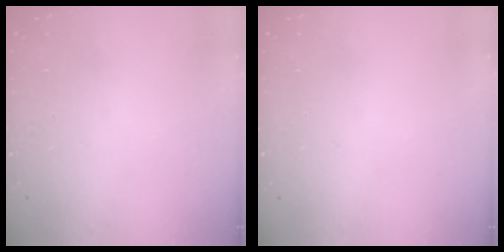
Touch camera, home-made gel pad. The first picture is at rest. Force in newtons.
{"total": 0.0}